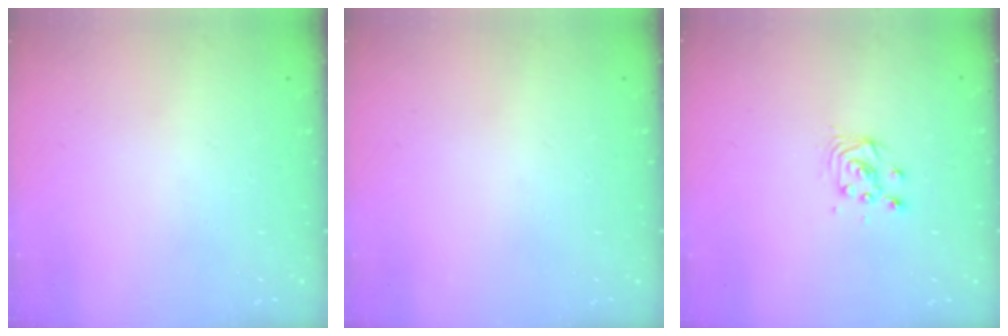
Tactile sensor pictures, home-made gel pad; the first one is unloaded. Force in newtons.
{"total": 0.0}
{"total": 3.9, "press": 3.8, "slide": 0.4}